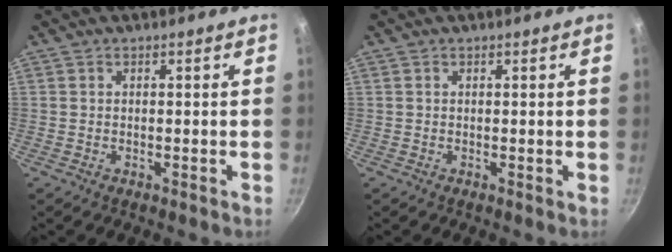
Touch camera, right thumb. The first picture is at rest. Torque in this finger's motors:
{"motor_torque": [0.23, 0.07, -0.11, -0.20, 0.03]}